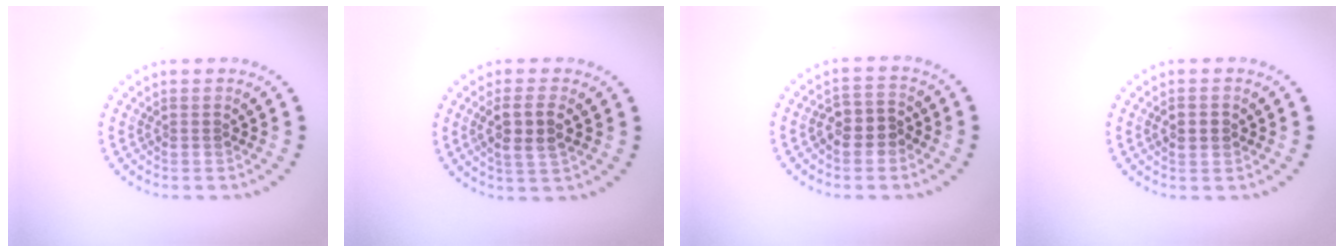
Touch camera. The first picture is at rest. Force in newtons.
{"total": 3.0, "press": 2.7, "slide": 1.2}
{"total": 2.7, "press": 2.6, "slide": 1.0}
{"total": 2.1, "press": 2.1, "slide": 0.2}